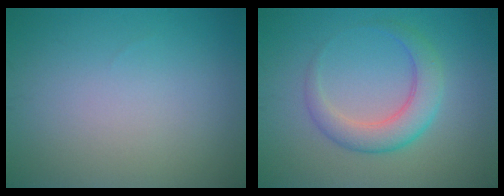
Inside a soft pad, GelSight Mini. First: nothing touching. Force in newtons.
{"total": 3.8, "press": 3.8, "slide": 0.2}